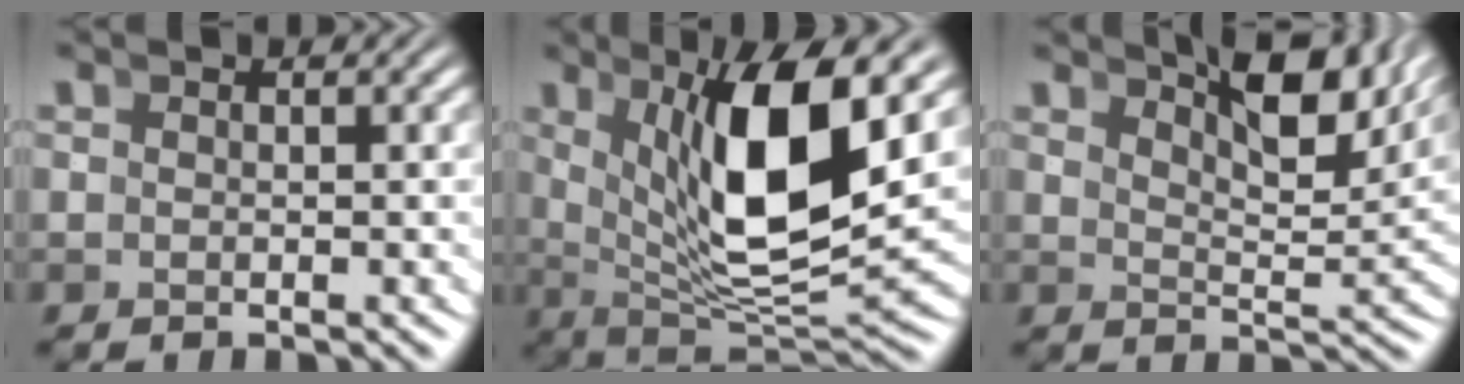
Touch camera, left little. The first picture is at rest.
{"total": 11.5, "force": [2.4, 4.3, 10.4], "torque": [-0.166, -0.011, 0.052]}
{"total": 6.9, "force": [5.2, 0.5, 4.5], "torque": [-0.055, 0.004, 0.078]}